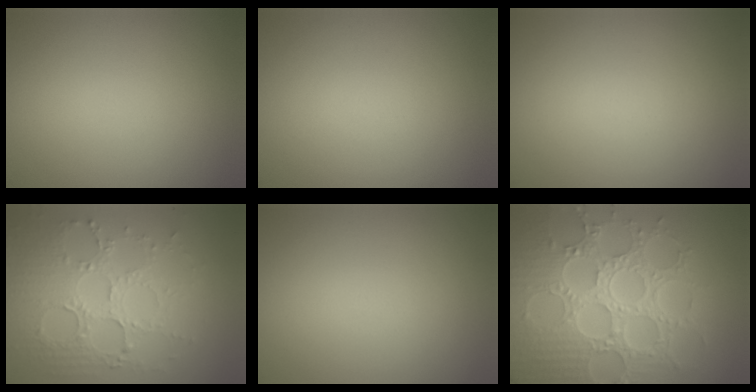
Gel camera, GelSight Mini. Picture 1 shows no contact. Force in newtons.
{"total": 0.0}
{"total": 0.0}
{"total": 5.5, "press": 3.8, "slide": 4.0}
{"total": 0.0}
{"total": 8.6, "press": 6.5, "slide": 5.7}